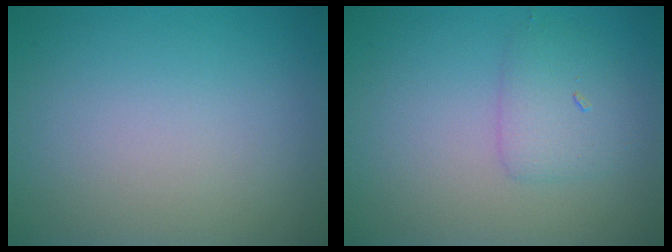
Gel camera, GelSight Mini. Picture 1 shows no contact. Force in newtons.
{"total": 2.3, "press": 2.3, "slide": 0.1}